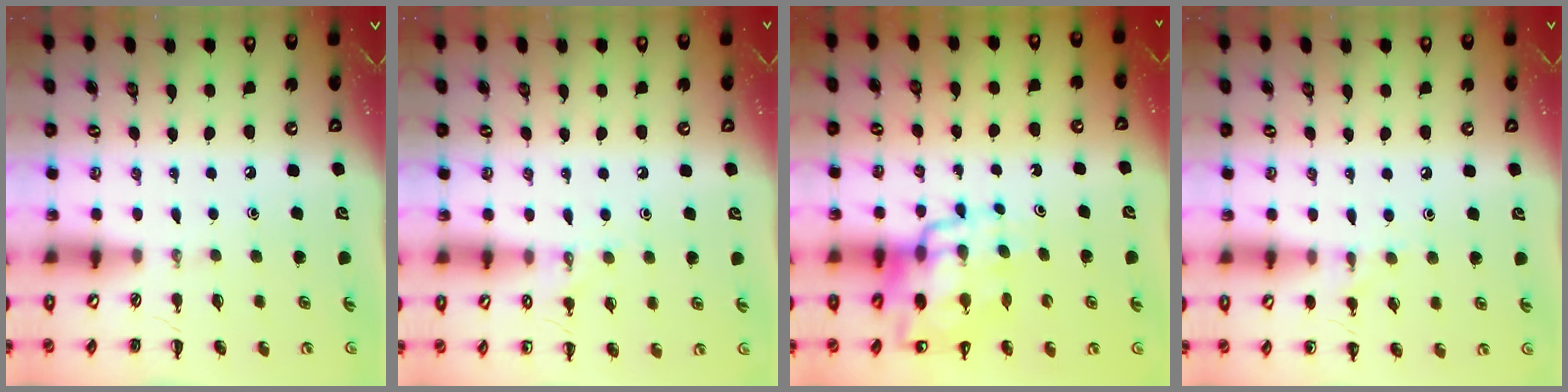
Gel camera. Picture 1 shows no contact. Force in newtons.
{"total": 7.5, "press": 7.3, "slide": 1.8}
{"total": 14.4, "press": 13.8, "slide": 3.9}
{"total": 7.1, "press": 6.8, "slide": 2.0}